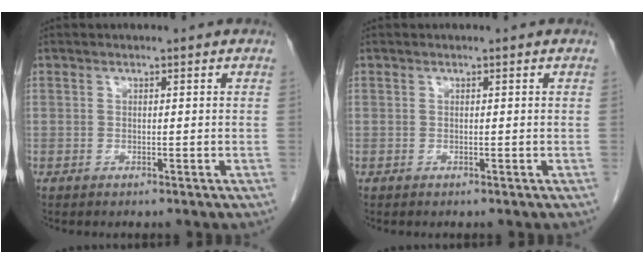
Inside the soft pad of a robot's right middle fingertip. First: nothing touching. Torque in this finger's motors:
{"motor_torque": [-0.26, 0.09, -0.03, -0.01]}